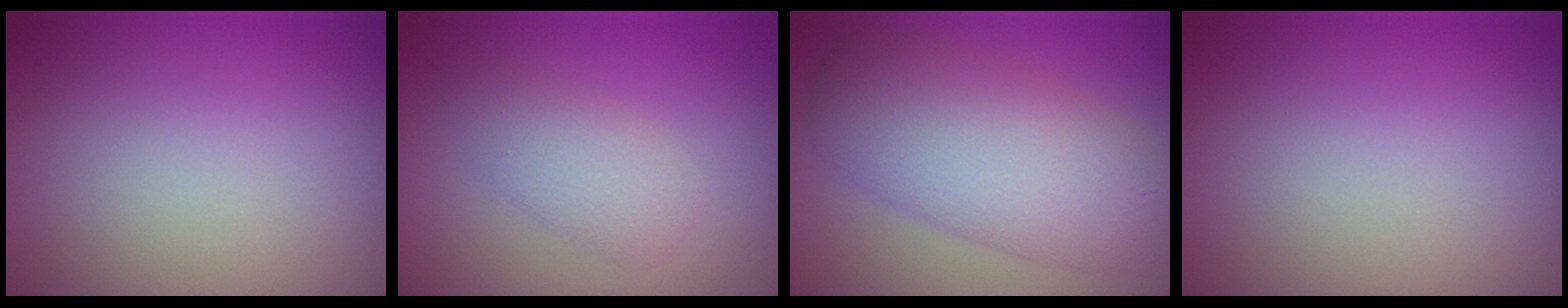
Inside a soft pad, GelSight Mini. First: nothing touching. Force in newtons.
{"total": 2.7, "press": 2.7, "slide": 0.1}
{"total": 7.9, "press": 7.9, "slide": 0.2}
{"total": 0.0}